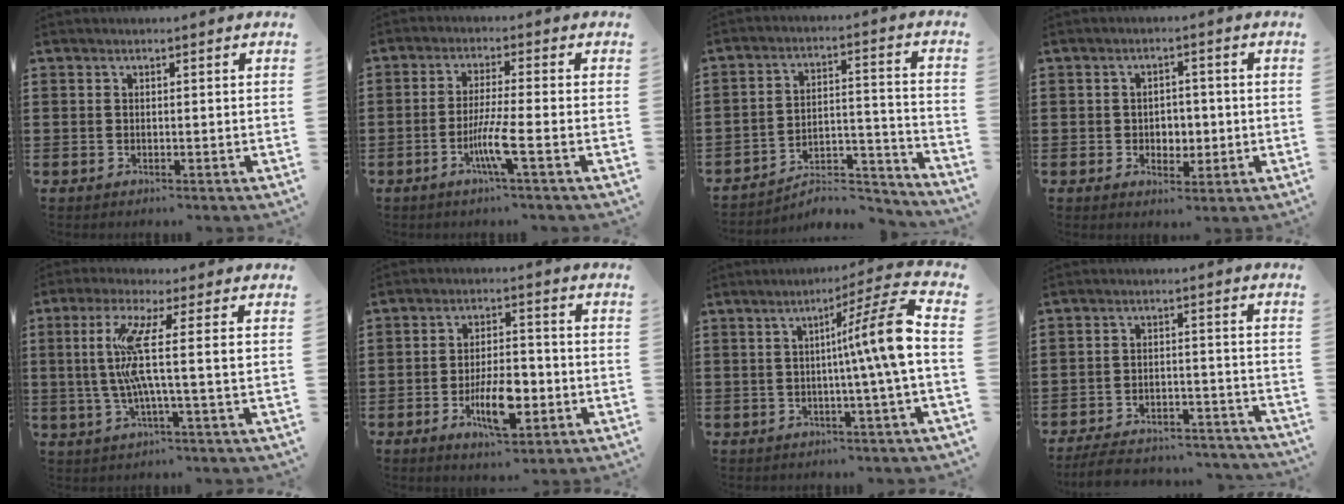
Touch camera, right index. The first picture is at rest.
{"total": 6.1, "force": [-2.4, -0.1, 5.6], "torque": [-0.114, -0.018, -0.047]}
{"total": 5.7, "force": [-5.3, 1.3, 1.8], "torque": [-0.029, 0.004, -0.104]}
{"total": 2.8, "force": [-0.5, 2.5, 1.3], "torque": [-0.026, 0.005, -0.016]}
{"total": 10.2, "force": [0.9, 0.5, 10.1], "torque": [-0.213, -0.012, 0.001]}
{"total": 8.5, "force": [-3.0, 3.5, 7.2], "torque": [-0.134, -0.005, -0.054]}
{"total": 11.0, "force": [0.0, -0.5, 11.0], "torque": [-0.173, -0.012, -0.012]}
{"total": 6.0, "force": [-5.8, 0.9, 1.4], "torque": [-0.030, 0.010, -0.114]}